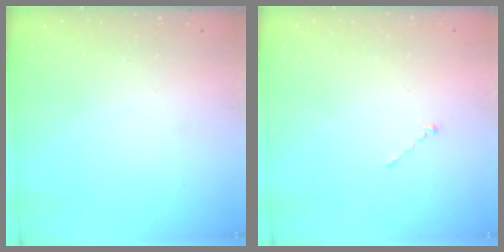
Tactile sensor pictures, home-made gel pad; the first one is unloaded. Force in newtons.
{"total": 1.0, "press": 0.9, "slide": 0.3}